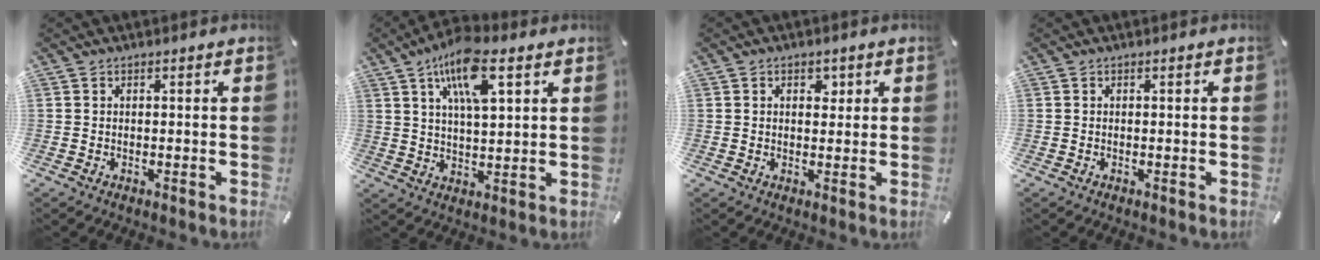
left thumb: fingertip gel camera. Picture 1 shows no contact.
{"total": 11.5, "force": [6.4, 4.4, 8.5], "torque": [-0.152, -0.010, 0.112]}
{"total": 3.0, "force": [1.2, 2.1, 1.8], "torque": [-0.009, -0.004, 0.011]}
{"total": 0.0}